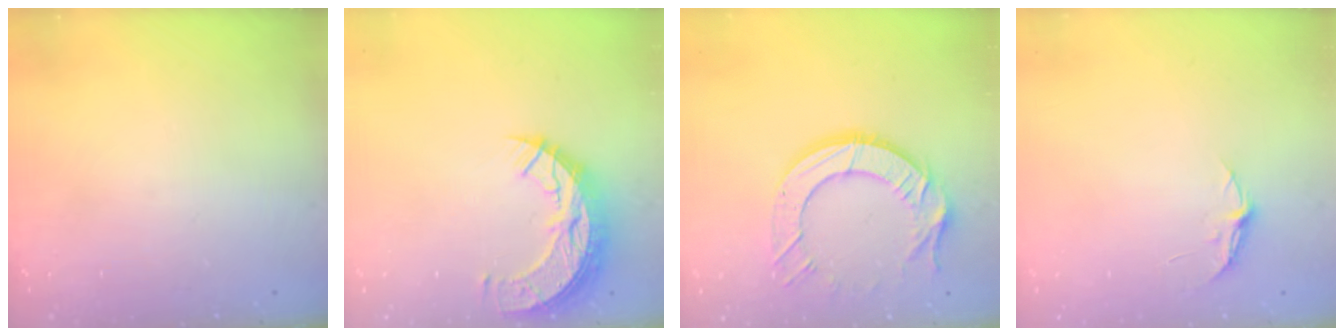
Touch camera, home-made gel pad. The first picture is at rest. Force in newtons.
{"total": 10.7, "press": 10.7, "slide": 0.8}
{"total": 12.8, "press": 12.7, "slide": 1.1}
{"total": 3.8, "press": 3.8, "slide": 0.3}